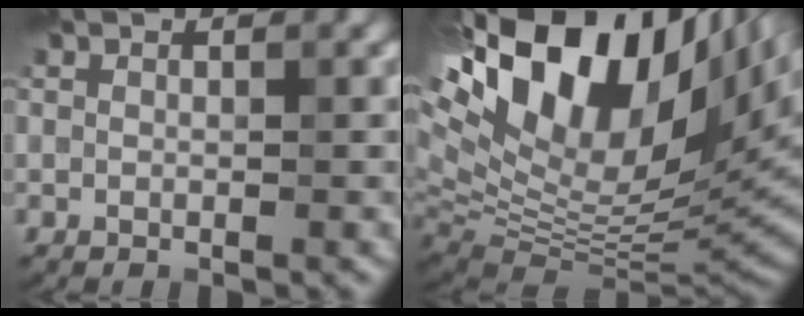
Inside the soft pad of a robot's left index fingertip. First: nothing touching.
{"total": 20.6, "force": [8.0, 9.8, 16.2], "torque": [-0.309, 0.031, 0.158]}